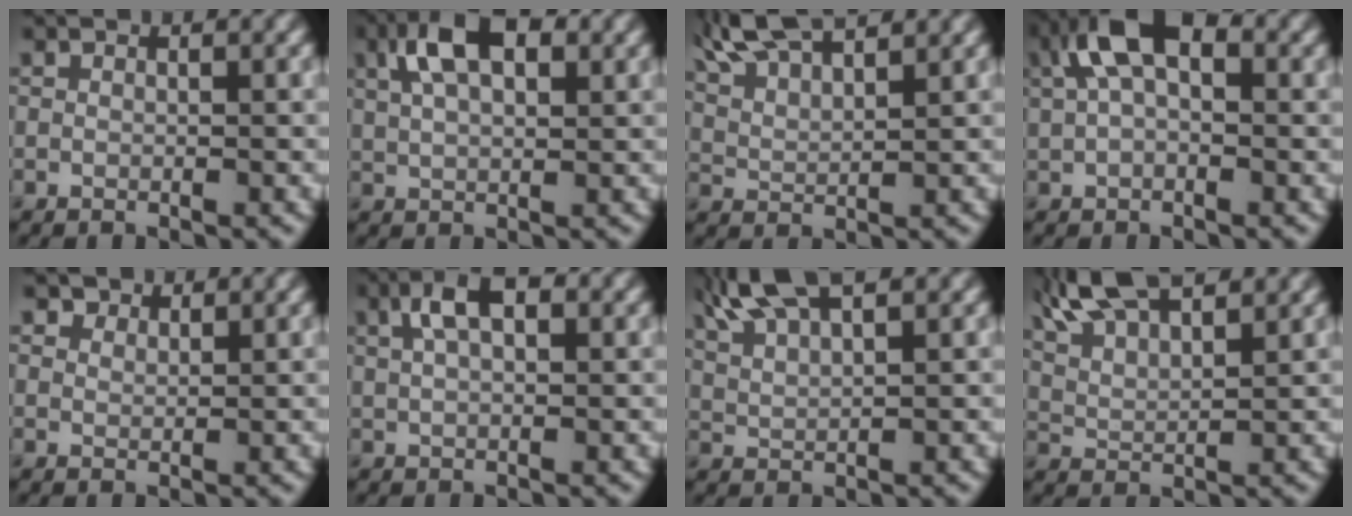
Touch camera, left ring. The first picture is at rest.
{"total": 6.1, "force": [2.6, 3.0, 4.6], "torque": [-0.090, 0.013, 0.039]}
{"total": 8.0, "force": [6.3, 2.5, 4.3], "torque": [-0.082, 0.031, 0.081]}
{"total": 6.2, "force": [2.2, 3.2, 4.8], "torque": [-0.094, 0.020, 0.027]}
{"total": 2.2, "force": [1.9, 1.0, 0.4], "torque": [-0.015, -0.013, 0.038]}
{"total": 4.0, "force": [1.7, 1.9, 3.2], "torque": [-0.059, 0.010, 0.027]}
{"total": 6.4, "force": [4.6, 1.8, 4.0], "torque": [-0.075, 0.028, 0.066]}
{"total": 8.9, "force": [6.5, 3.1, 5.2], "torque": [-0.105, 0.035, 0.085]}